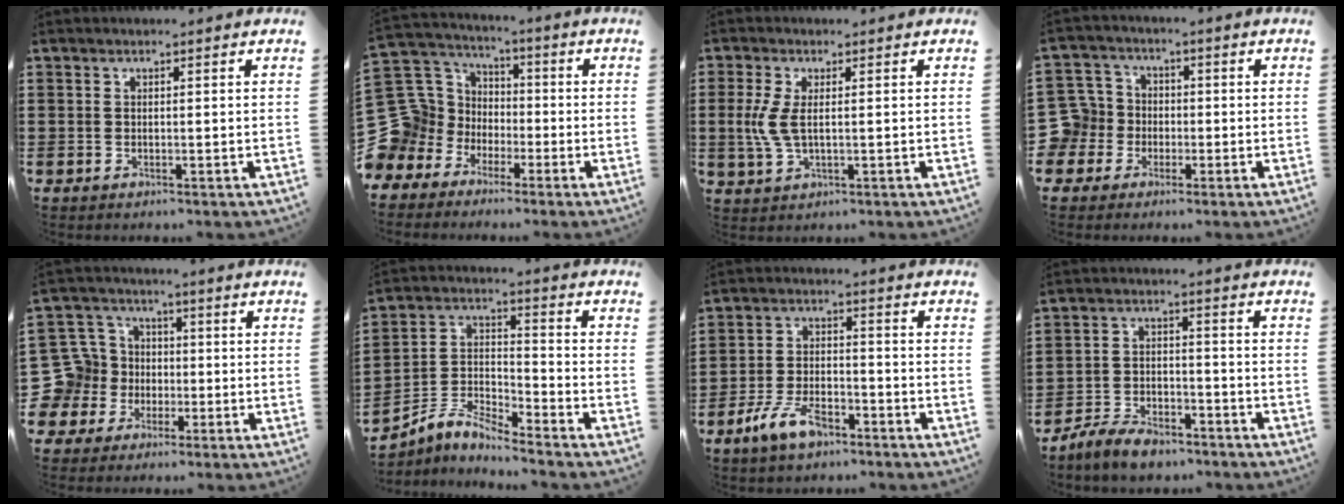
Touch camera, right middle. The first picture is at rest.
{"total": 12.5, "force": [-2.1, 11.7, 3.9], "torque": [-0.155, -0.005, -0.034]}
{"total": 5.1, "force": [0.6, 2.2, 4.6], "torque": [-0.121, -0.004, 0.002]}
{"total": 7.5, "force": [-1.2, 7.3, 1.4], "torque": [-0.082, 0.006, -0.025]}
{"total": 11.5, "force": [-1.2, 10.9, 3.3], "torque": [-0.128, 0.009, -0.021]}
{"total": 5.7, "force": [-5.3, 0.9, 1.9], "torque": [-0.054, -0.006, -0.110]}
{"total": 7.1, "force": [-4.9, 2.9, 4.2], "torque": [-0.092, 0.008, -0.094]}
{"total": 6.1, "force": [-5.4, 1.7, 2.1], "torque": [-0.052, 0.006, -0.110]}